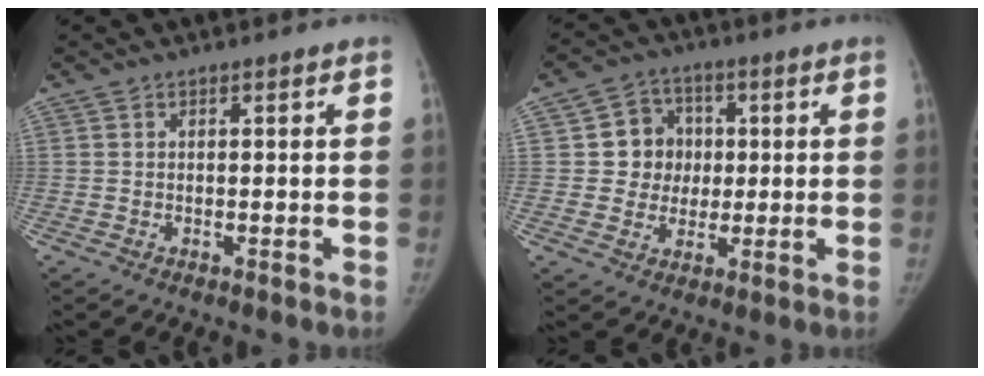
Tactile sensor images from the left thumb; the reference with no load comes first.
{"total": 8.7, "force": [0.8, 8.2, 2.8], "torque": [0.003, 0.010, 0.011]}